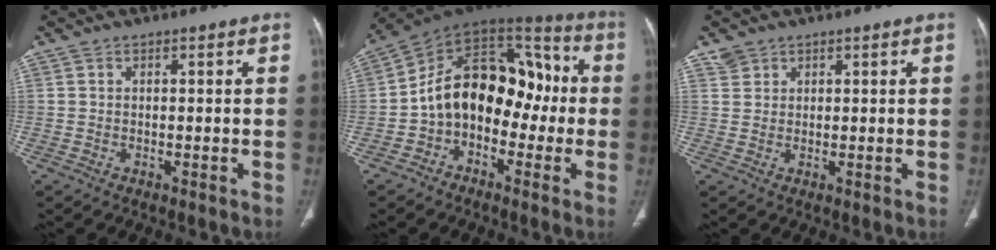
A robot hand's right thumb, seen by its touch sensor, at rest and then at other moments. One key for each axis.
{"total": 18.1, "fx": -2.4, "fy": 12.4, "fz": 13.0, "tx": -0.158, "ty": 0.073, "tz": -0.050}
{"total": 1.9, "fx": 1.3, "fy": 1.4, "fz": 0.1, "tx": 0.011, "ty": -0.003, "tz": 0.021}